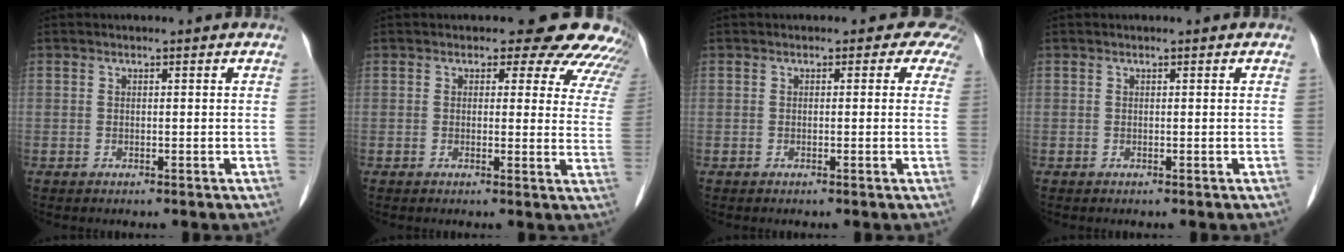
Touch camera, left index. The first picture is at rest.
{"total": 12.6, "force": [11.2, 4.6, 3.4], "torque": [0.005, -0.025, 0.083]}
{"total": 2.8, "force": [1.7, 2.0, 0.9], "torque": [0.015, -0.001, -0.011]}
{"total": 0.0}